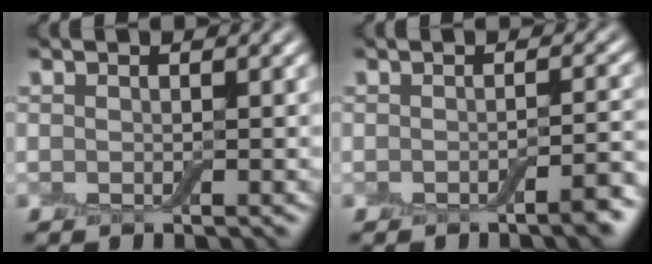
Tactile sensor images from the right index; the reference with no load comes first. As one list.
[{"total": 2.4, "force": [-1.3, 0.5, 1.9], "torque": [-0.024, 0.004, -0.024]}]